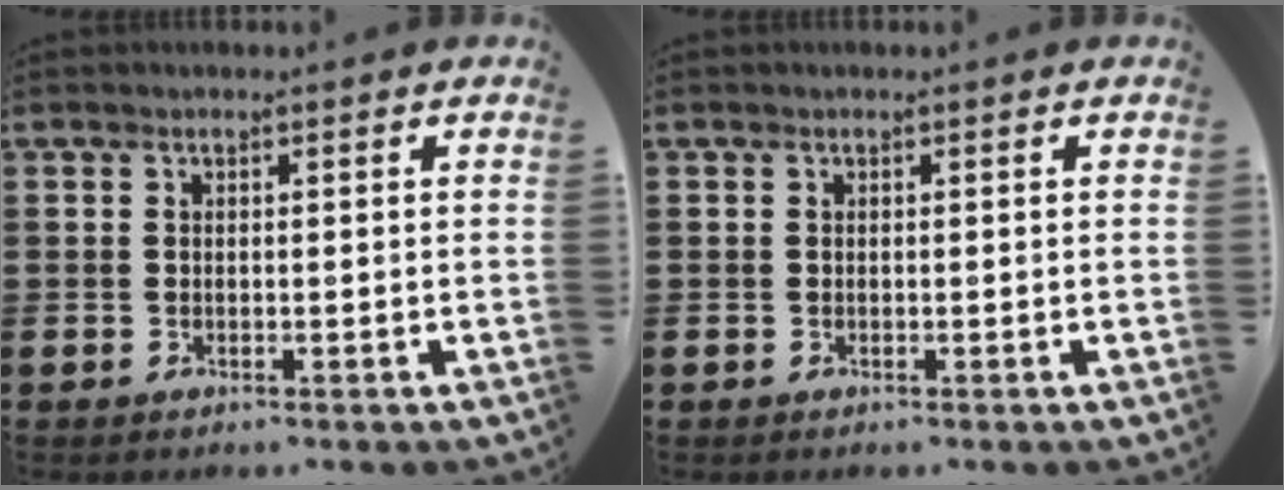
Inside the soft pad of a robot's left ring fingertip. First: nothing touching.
{"total": 0.0}